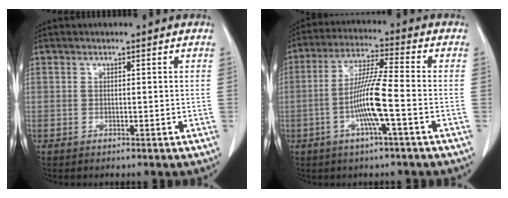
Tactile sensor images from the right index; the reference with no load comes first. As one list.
[{"total": 9.2, "force": [-2.5, -0.2, 8.9], "torque": [-0.175, 0.002, -0.050]}]